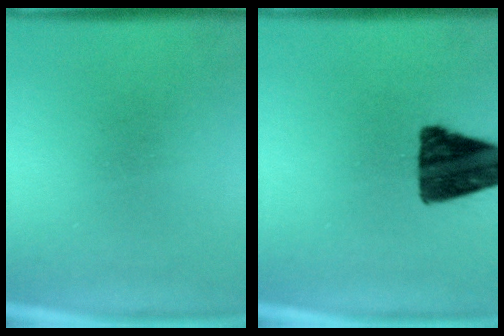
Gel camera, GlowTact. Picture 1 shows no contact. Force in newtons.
{"total": 13.9}